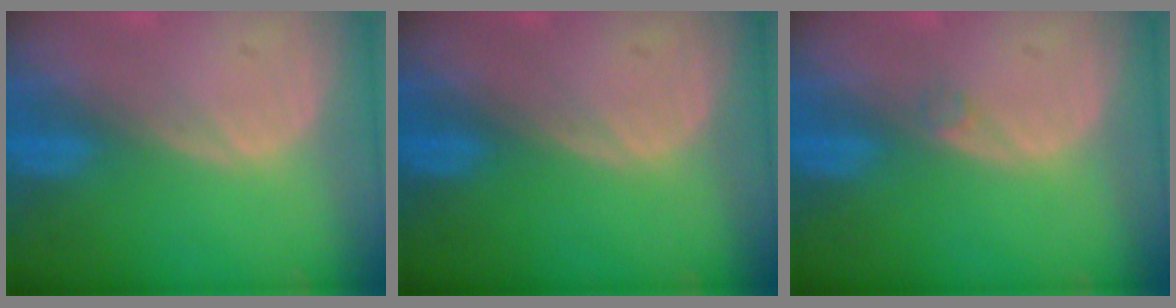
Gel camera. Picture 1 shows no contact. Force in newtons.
{"total": 0.0}
{"total": 0.8, "press": 0.8, "slide": 0.1}